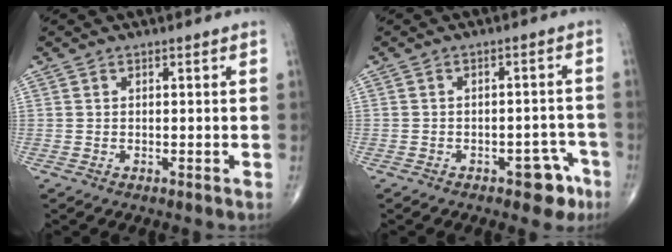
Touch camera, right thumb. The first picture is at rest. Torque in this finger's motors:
{"motor_torque": [3.87, 1.14, 1.11, -1.65, 0.12]}